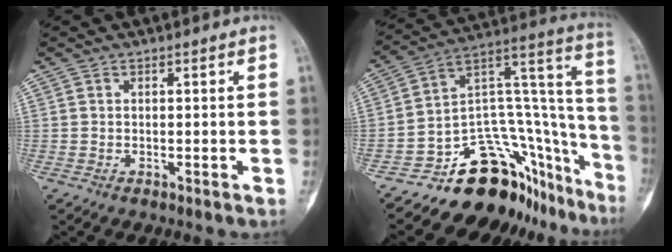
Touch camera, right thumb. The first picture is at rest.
{"total": 21.5, "force": [-15.3, 11.0, 10.3], "torque": [-0.067, 0.172, -0.230]}